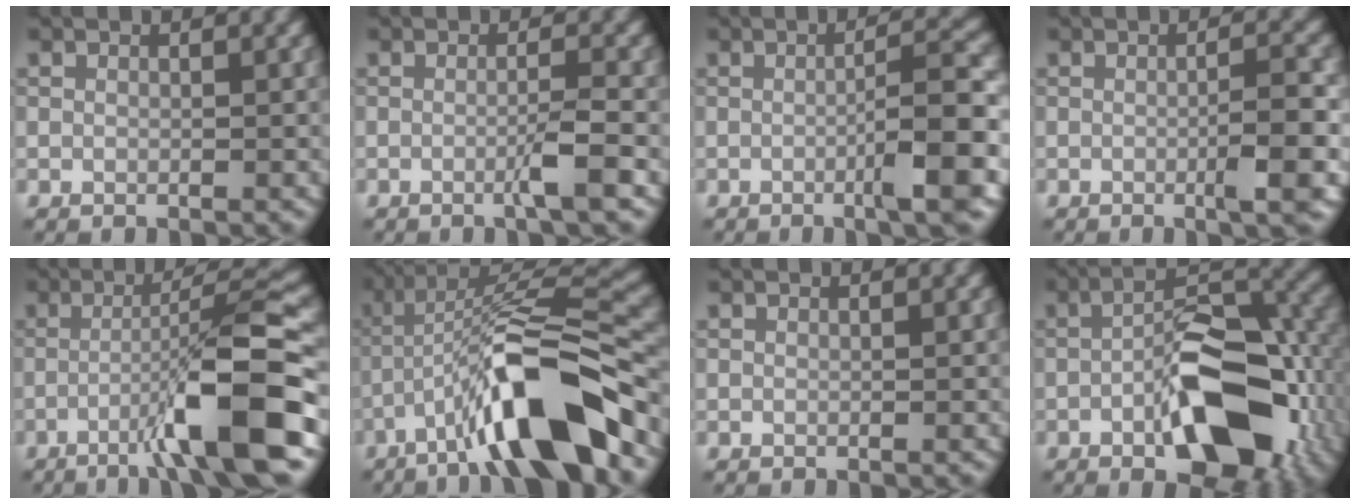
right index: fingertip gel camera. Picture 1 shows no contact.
{"total": 2.4, "force": [-0.9, 0.0, 2.3], "torque": [-0.036, 0.005, -0.023]}
{"total": 5.8, "force": [-1.6, 0.7, 5.5], "torque": [-0.075, 0.014, -0.034]}
{"total": 4.1, "force": [-1.0, 0.6, 4.0], "torque": [-0.057, 0.005, -0.019]}
{"total": 9.8, "force": [-3.7, 1.0, 9.1], "torque": [-0.129, 0.018, -0.066]}
{"total": 11.5, "force": [-6.2, 2.2, 9.5], "torque": [-0.158, 0.020, -0.109]}
{"total": 0.0}
{"total": 11.0, "force": [-3.8, 4.9, 9.1], "torque": [-0.136, 0.006, -0.067]}